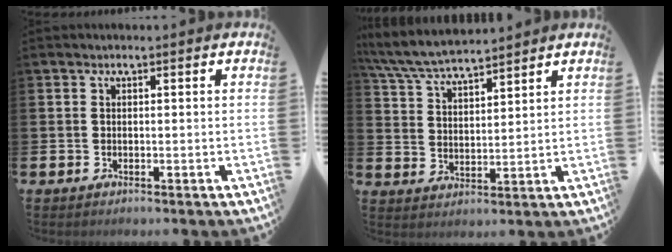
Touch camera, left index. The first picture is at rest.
{"total": 6.7, "force": [6.5, 0.8, 1.7], "torque": [-0.060, -0.030, 0.118]}